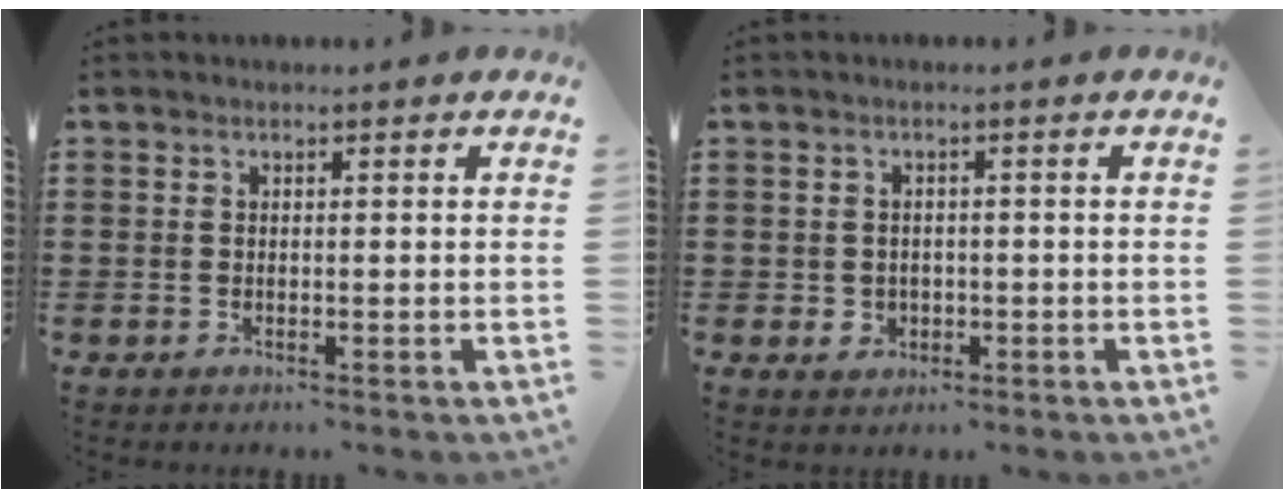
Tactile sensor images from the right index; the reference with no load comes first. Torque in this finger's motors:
{"motor_torque": [1.07, 1.07, 0.01, 0.03]}